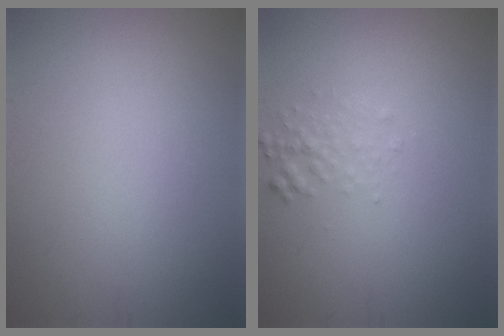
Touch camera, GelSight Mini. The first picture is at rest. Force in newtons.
{"total": 1.4, "press": 1.4, "slide": 0.1}